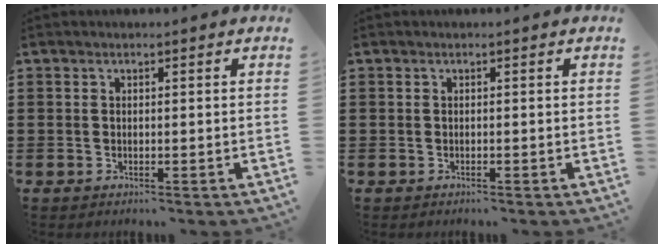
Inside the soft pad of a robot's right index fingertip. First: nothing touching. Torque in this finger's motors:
{"motor_torque": [1.10, 1.04, 0.00, -0.01]}